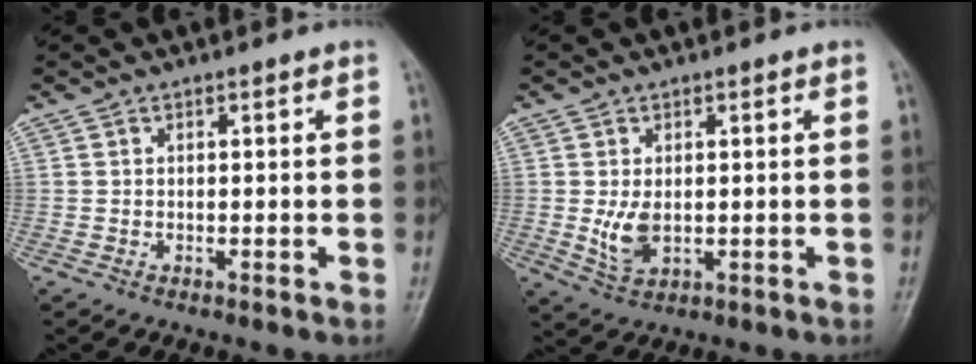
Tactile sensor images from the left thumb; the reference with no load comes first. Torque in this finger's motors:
{"motor_torque": [0.16, 0.16, 0.57, -0.06, 0.03]}